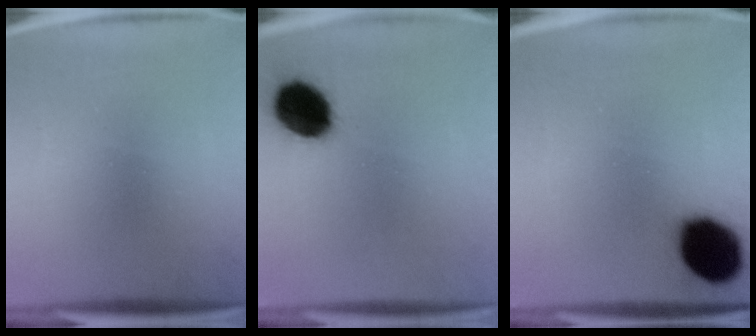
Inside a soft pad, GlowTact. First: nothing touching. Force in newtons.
{"total": 13.8}
{"total": 17.4}